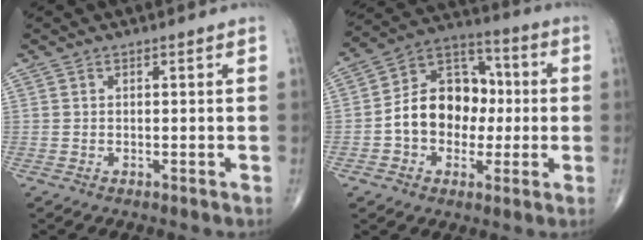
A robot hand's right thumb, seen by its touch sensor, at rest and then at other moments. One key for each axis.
{"total": 15.0, "fx": -0.9, "fy": 11.3, "fz": 9.8, "tx": -0.116, "ty": 0.041, "tz": -0.022}